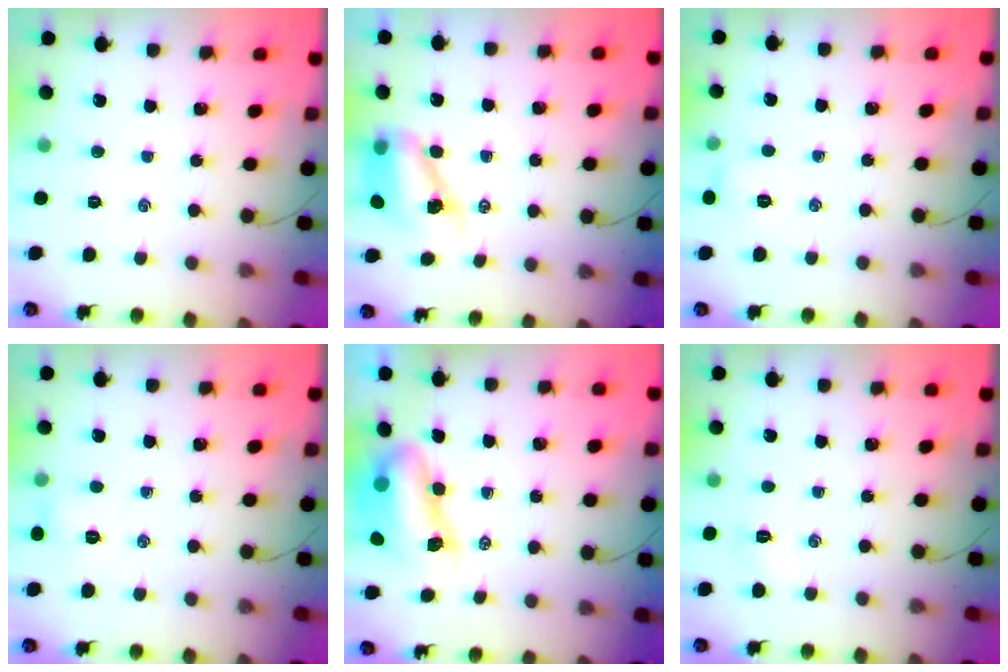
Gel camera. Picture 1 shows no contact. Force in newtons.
{"total": 8.6, "press": 8.4, "slide": 2.0}
{"total": 3.2, "press": 3.1, "slide": 0.9}
{"total": 3.8, "press": 3.6, "slide": 1.1}
{"total": 9.9, "press": 9.5, "slide": 2.7}
{"total": 2.7, "press": 2.6, "slide": 0.7}